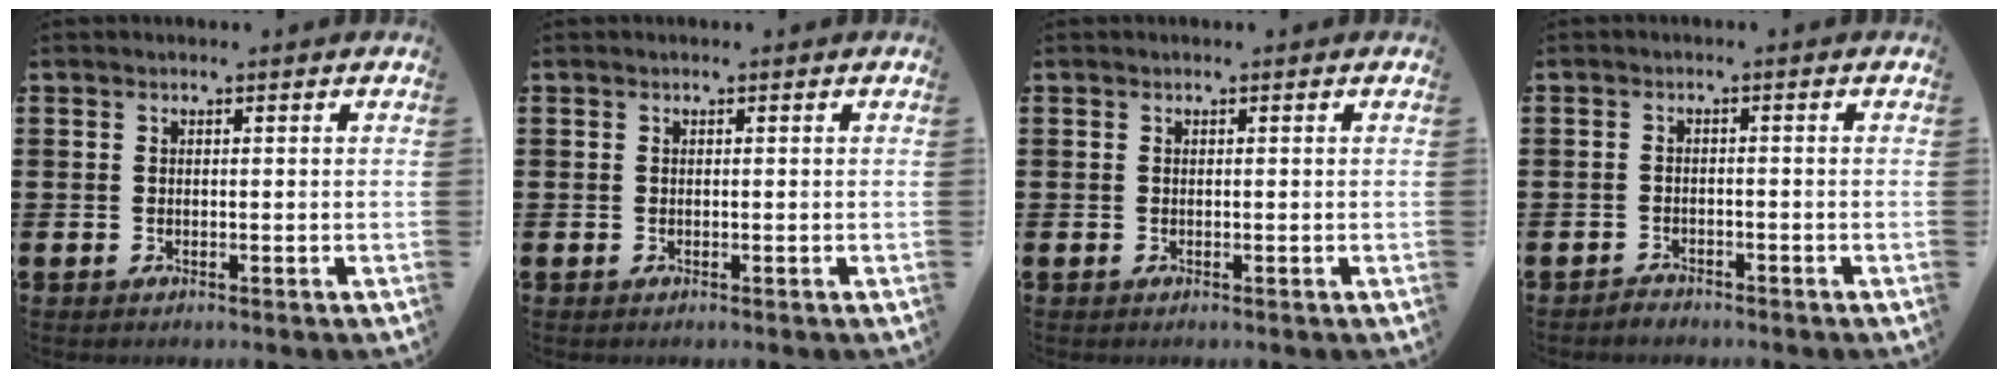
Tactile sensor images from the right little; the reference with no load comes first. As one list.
[{"total": 0.0}, {"total": 0.0}, {"total": 1.2, "force": [-1.2, 0.2, -0.2], "torque": [0.000, 0.004, -0.027]}]